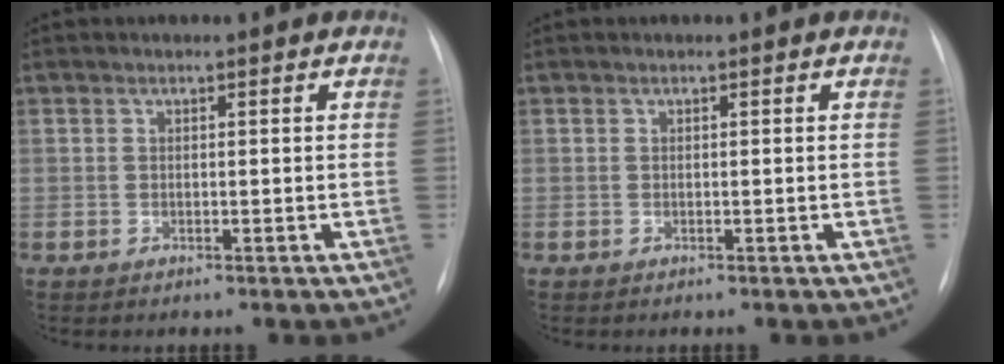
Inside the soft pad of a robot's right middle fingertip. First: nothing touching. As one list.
[{"total": 0.0}]